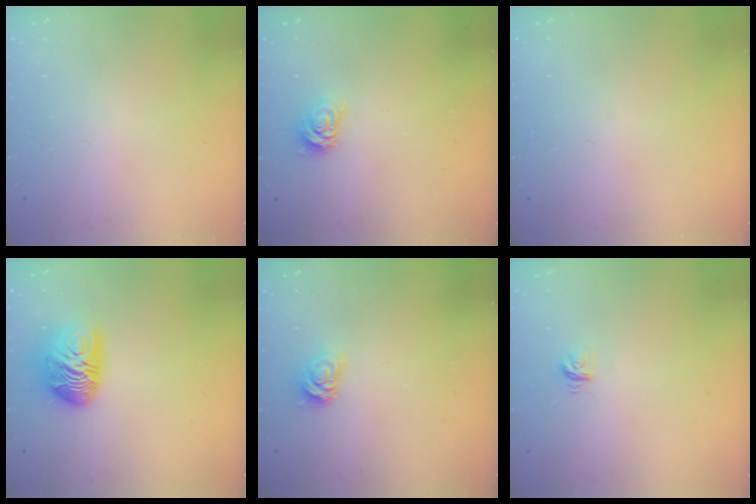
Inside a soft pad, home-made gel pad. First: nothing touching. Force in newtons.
{"total": 3.9, "press": 3.9, "slide": 0.5}
{"total": 0.0}
{"total": 11.1, "press": 11.1, "slide": 0.6}
{"total": 3.9, "press": 3.9, "slide": 0.5}
{"total": 3.2, "press": 3.2, "slide": 0.2}